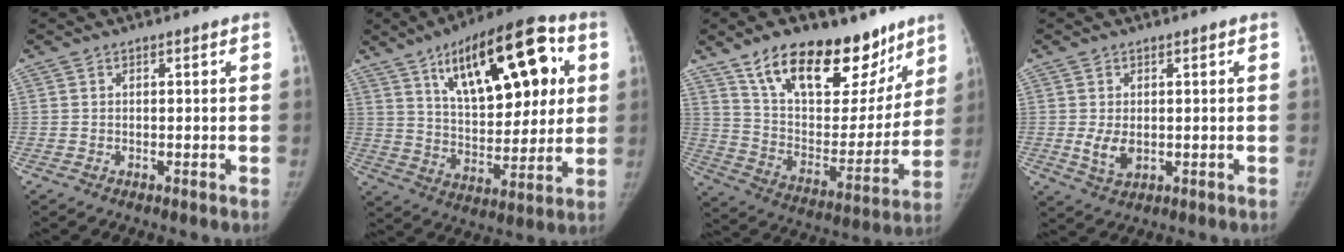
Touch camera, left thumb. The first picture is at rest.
{"total": 23.5, "force": [9.1, 10.5, 19.0], "torque": [-0.245, -0.017, 0.145]}
{"total": 25.8, "force": [16.7, 13.1, 14.7], "torque": [-0.172, -0.059, 0.268]}
{"total": 4.1, "force": [-0.4, 2.7, 3.1], "torque": [-0.058, -0.008, -0.001]}